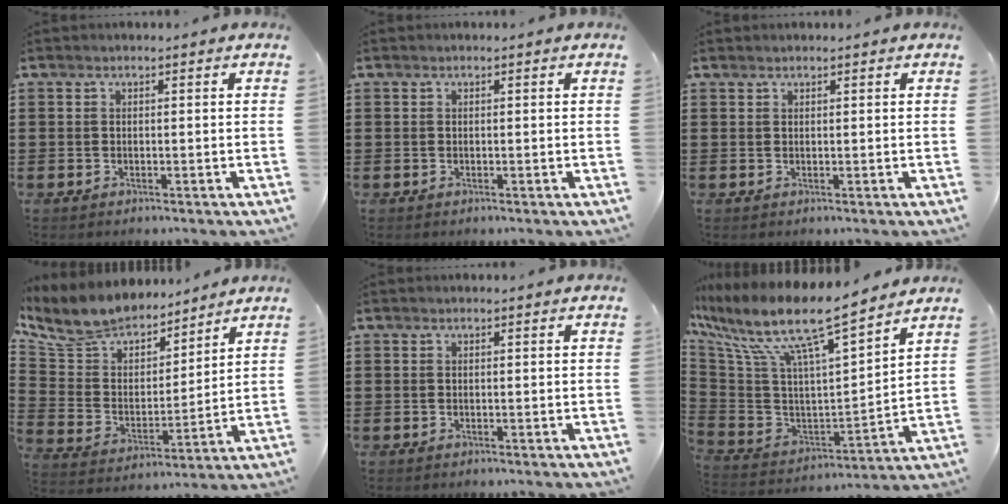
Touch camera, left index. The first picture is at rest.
{"total": 0.0}
{"total": 0.6, "force": [0.5, 0.2, 0.0], "torque": [-0.002, 0.000, 0.012]}
{"total": 8.5, "force": [8.0, 2.9, 1.1], "torque": [-0.071, -0.056, 0.144]}
{"total": 0.0}
{"total": 12.4, "force": [9.2, 1.6, 8.2], "torque": [-0.196, -0.067, 0.152]}